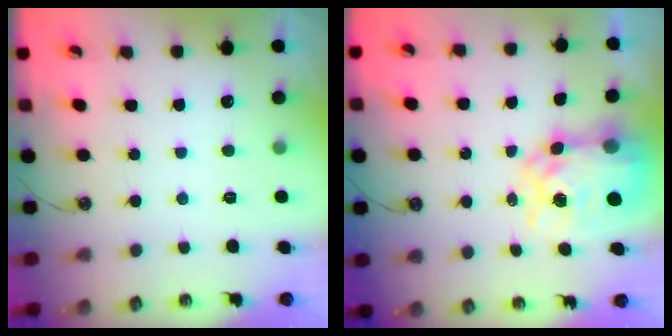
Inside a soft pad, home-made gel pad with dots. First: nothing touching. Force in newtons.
{"total": 9.8, "press": 9.8, "slide": 0.7}